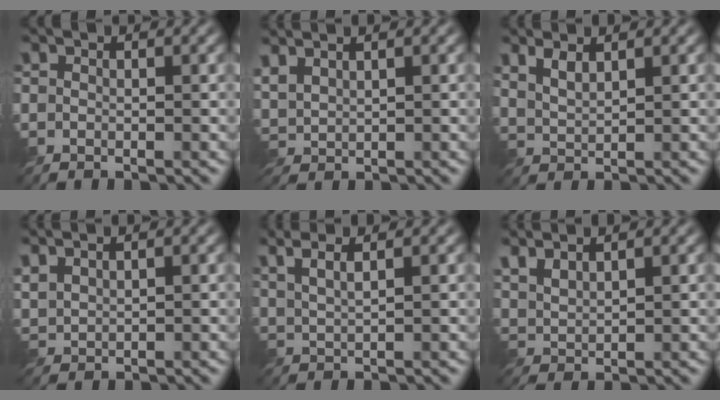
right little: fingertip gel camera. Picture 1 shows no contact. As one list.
[{"total": 2.9, "force": [2.2, 1.0, 1.6], "torque": [-0.045, 0.011, 0.050]}, {"total": 1.9, "force": [1.4, 0.6, 1.2], "torque": [-0.028, -0.006, 0.032]}, {"total": 2.4, "force": [1.9, 0.9, 1.2], "torque": [-0.036, 0.010, 0.045]}, {"total": 4.2, "force": [2.6, 1.4, 2.9], "torque": [-0.039, 0.013, 0.030]}, {"total": 3.5, "force": [2.8, 1.0, 1.8], "torque": [-0.042, 0.009, 0.051]}]